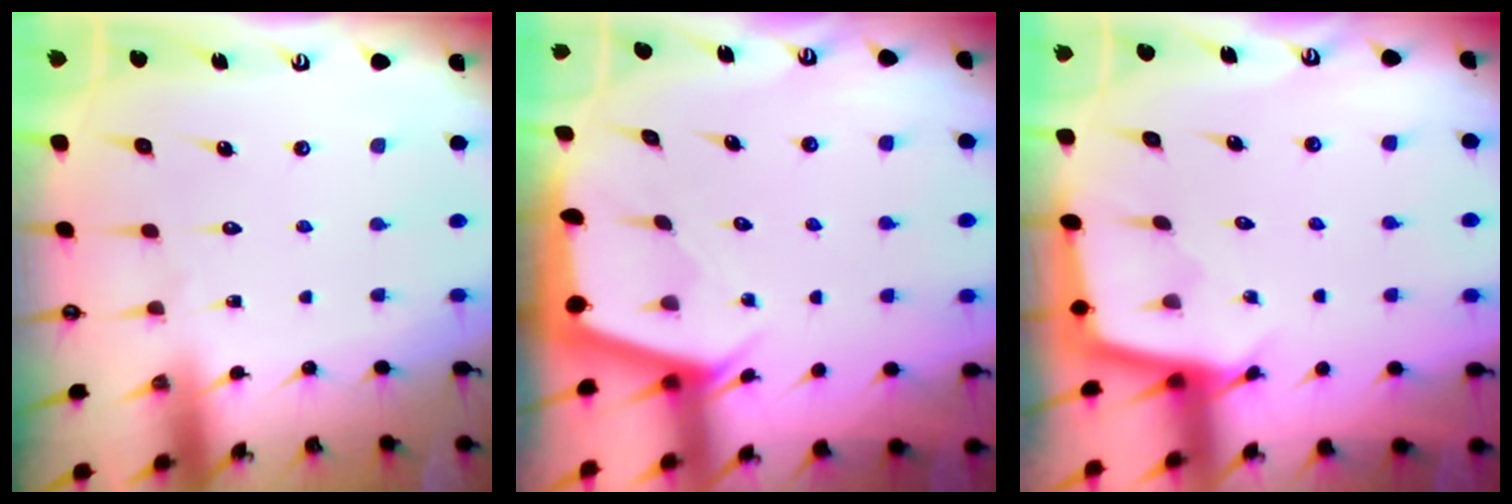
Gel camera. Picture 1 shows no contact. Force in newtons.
{"total": 2.4, "press": 2.3, "slide": 0.4}
{"total": 2.5, "press": 2.5, "slide": 0.2}